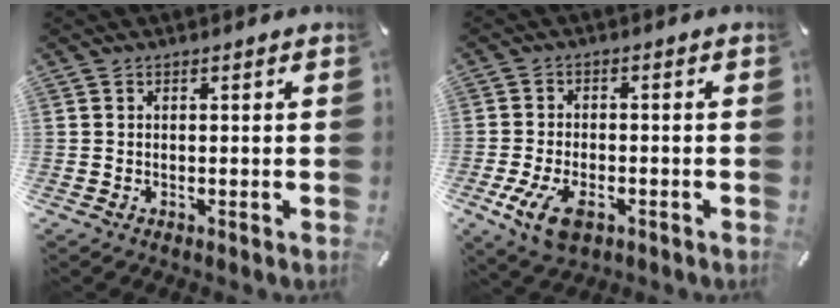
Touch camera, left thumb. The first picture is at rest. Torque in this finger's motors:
{"motor_torque": [-0.08, 0.55, 0.17, 0.09, 0.09]}